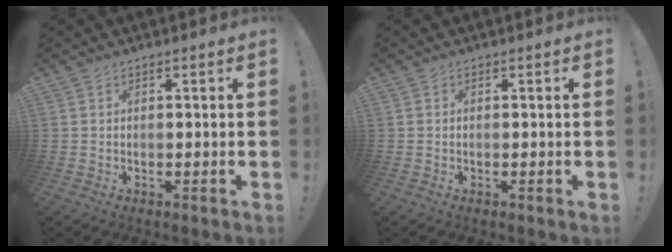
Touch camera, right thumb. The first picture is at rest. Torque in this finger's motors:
{"motor_torque": [-0.16, -0.06, 0.12, -0.04, 0.00]}